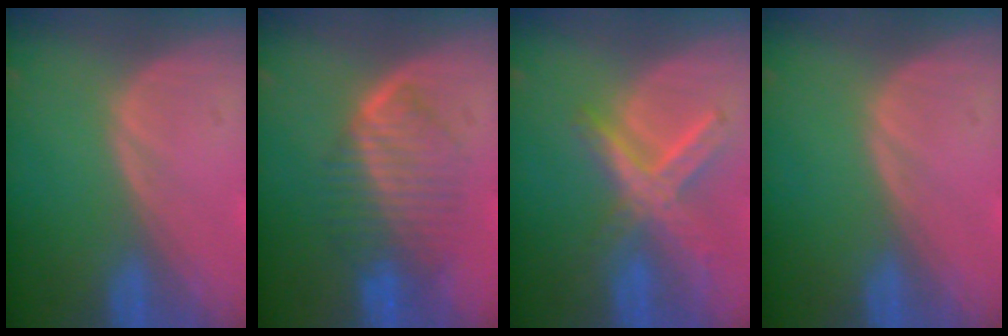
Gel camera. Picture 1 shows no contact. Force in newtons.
{"total": 6.7, "press": 6.7, "slide": 0.7}
{"total": 7.4, "press": 6.4, "slide": 3.7}
{"total": 0.0}